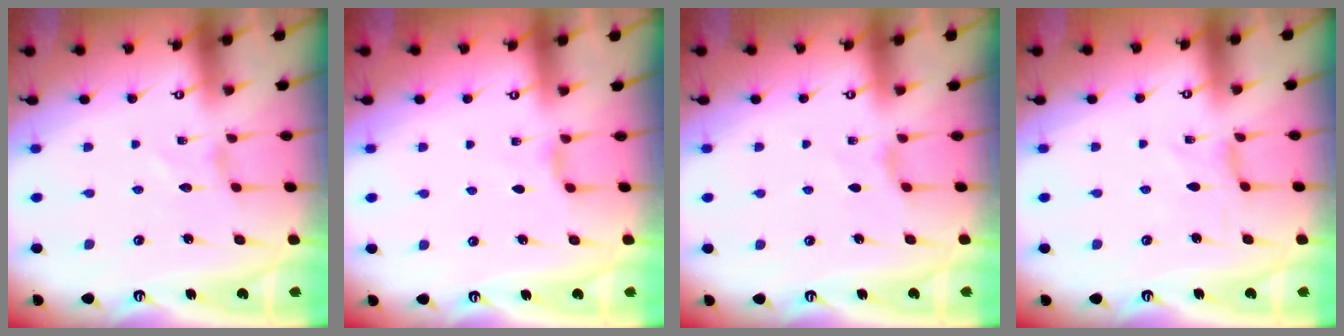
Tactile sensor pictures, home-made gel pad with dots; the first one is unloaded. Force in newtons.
{"total": 2.2, "press": 2.2, "slide": 0.4}
{"total": 2.7, "press": 2.6, "slide": 0.5}
{"total": 0.0}